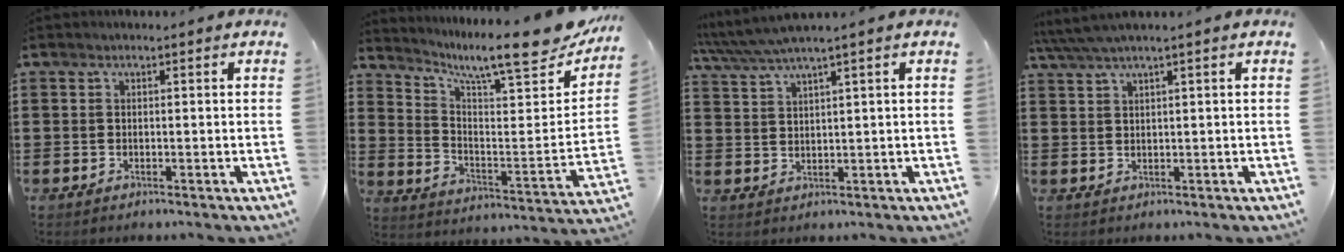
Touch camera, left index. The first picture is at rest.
{"total": 10.4, "force": [8.6, 0.6, 5.8], "torque": [-0.116, -0.073, 0.134]}
{"total": 3.1, "force": [2.4, -0.2, 2.0], "torque": [-0.056, -0.010, 0.036]}
{"total": 2.0, "force": [1.2, -0.2, 1.6], "torque": [-0.033, 0.000, 0.021]}